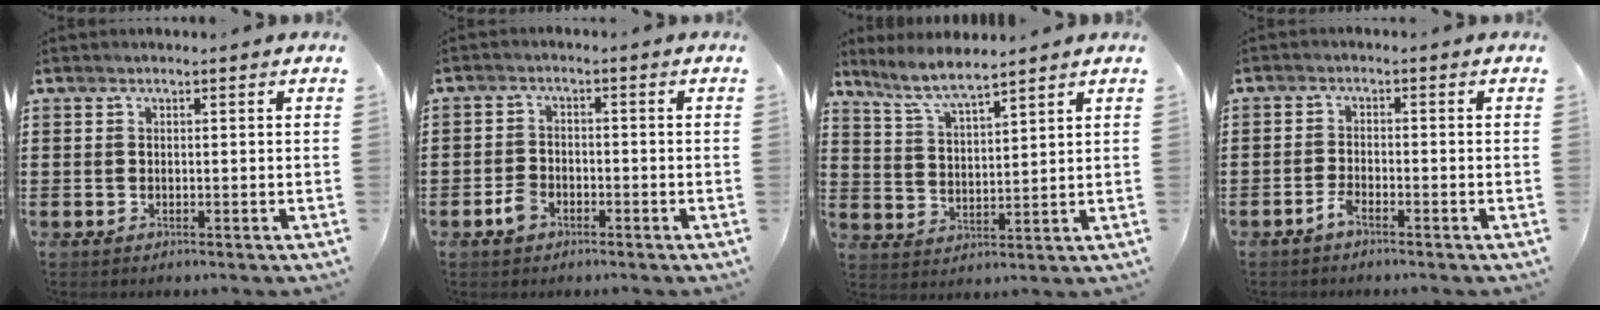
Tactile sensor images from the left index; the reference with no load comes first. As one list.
[{"total": 3.0, "force": [-1.7, 1.9, 1.5], "torque": [-0.036, 0.001, -0.034]}, {"total": 5.5, "force": [4.9, 0.1, 2.5], "torque": [-0.065, -0.017, 0.087]}, {"total": 1.9, "force": [-1.6, 0.3, 1.0], "torque": [-0.030, 0.001, -0.033]}]